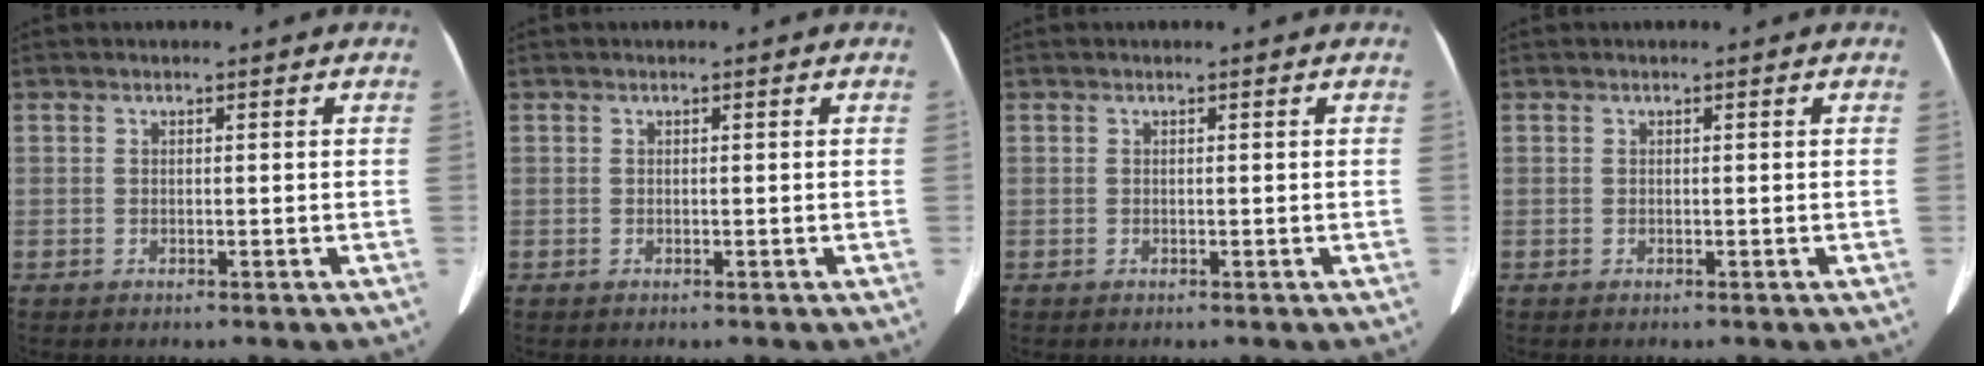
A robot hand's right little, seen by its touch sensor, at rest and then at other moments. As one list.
[{"total": 0.0}, {"total": 0.0}, {"total": 0.0}]